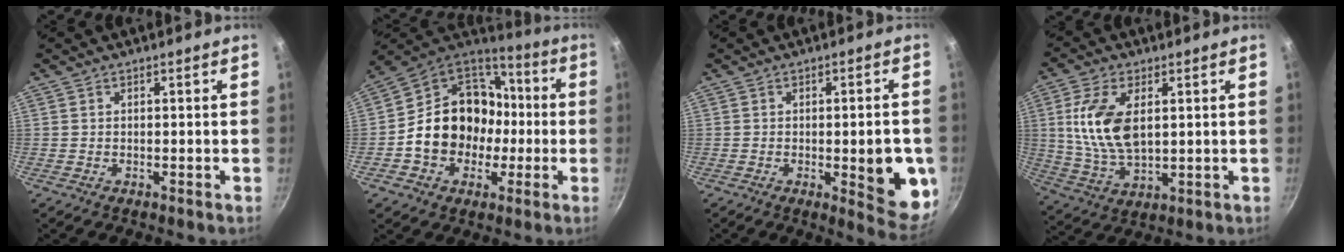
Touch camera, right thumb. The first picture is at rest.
{"total": 19.8, "force": [-2.0, 16.5, 10.9], "torque": [-0.157, 0.053, -0.030]}
{"total": 12.2, "force": [-2.2, 4.2, 11.2], "torque": [-0.108, -0.005, -0.024]}
{"total": 12.9, "force": [2.6, 6.9, 10.5], "torque": [-0.202, -0.014, 0.056]}